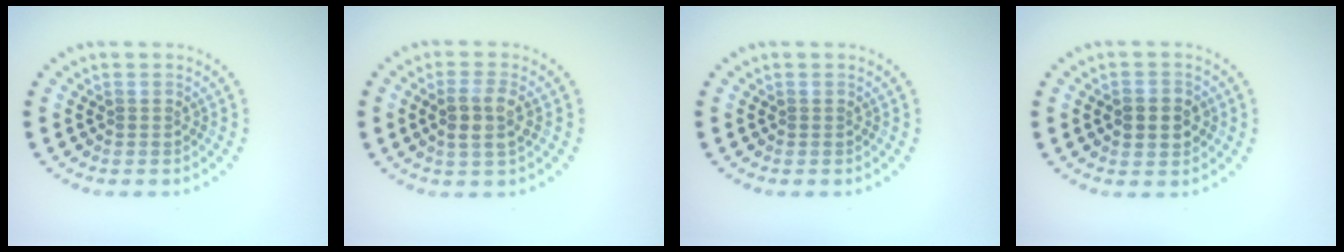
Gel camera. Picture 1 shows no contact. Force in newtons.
{"total": 2.6, "press": 2.4, "slide": 1.1}
{"total": 0.0}
{"total": 2.6, "press": 2.6, "slide": 0.1}